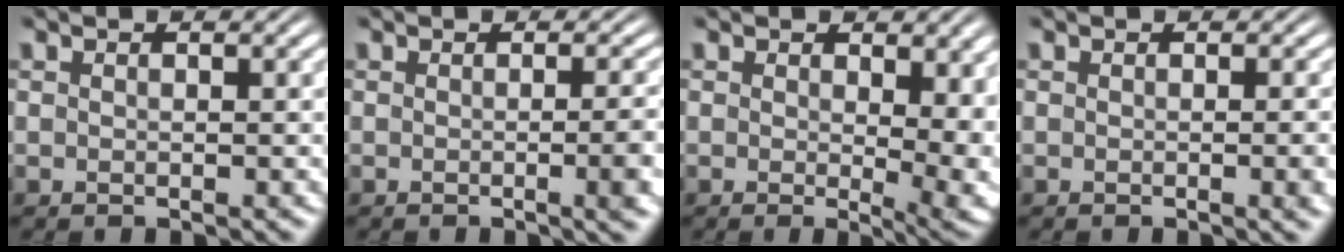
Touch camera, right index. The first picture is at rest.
{"total": 2.4, "force": [-0.6, 0.1, 2.3], "torque": [-0.025, 0.004, -0.014]}
{"total": 3.4, "force": [0.2, 1.1, 3.2], "torque": [-0.031, -0.016, 0.003]}
{"total": 1.1, "force": [-0.2, -0.1, 1.1], "torque": [-0.010, 0.002, -0.006]}